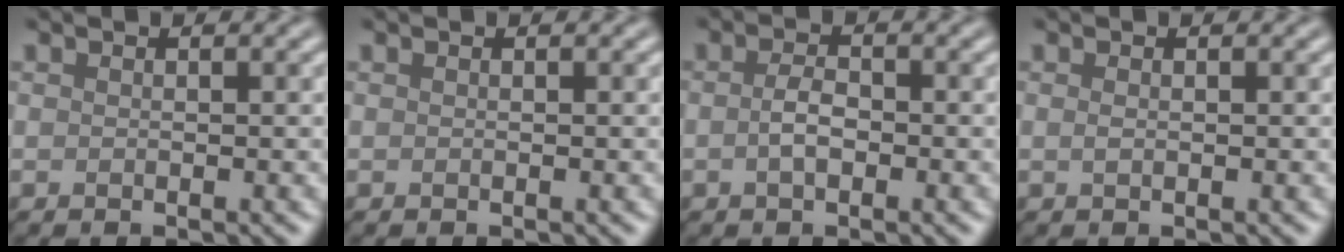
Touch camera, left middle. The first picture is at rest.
{"total": 0.0}
{"total": 2.0, "force": [-0.5, 1.0, 1.7], "torque": [-0.035, 0.002, -0.013]}
{"total": 0.6, "force": [0.1, 0.3, 0.5], "torque": [-0.012, 0.000, 0.001]}